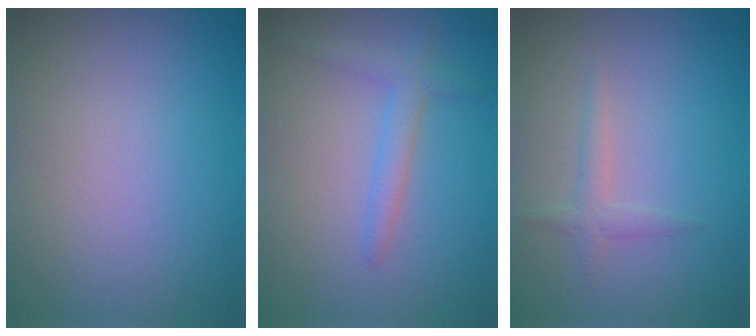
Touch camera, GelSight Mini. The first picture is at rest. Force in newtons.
{"total": 2.1, "press": 2.1, "slide": 0.1}
{"total": 1.3, "press": 1.3, "slide": 0.1}